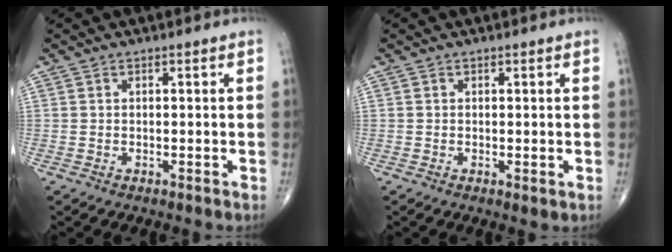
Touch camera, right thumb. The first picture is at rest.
{"total": 0.8, "force": [0.0, 0.3, 0.8], "torque": [-0.014, -0.005, -0.001]}